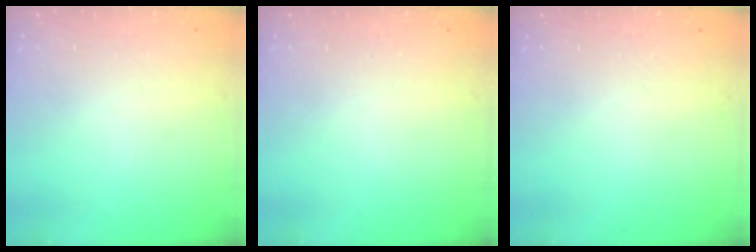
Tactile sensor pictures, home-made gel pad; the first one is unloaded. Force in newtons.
{"total": 0.0}
{"total": 0.0}